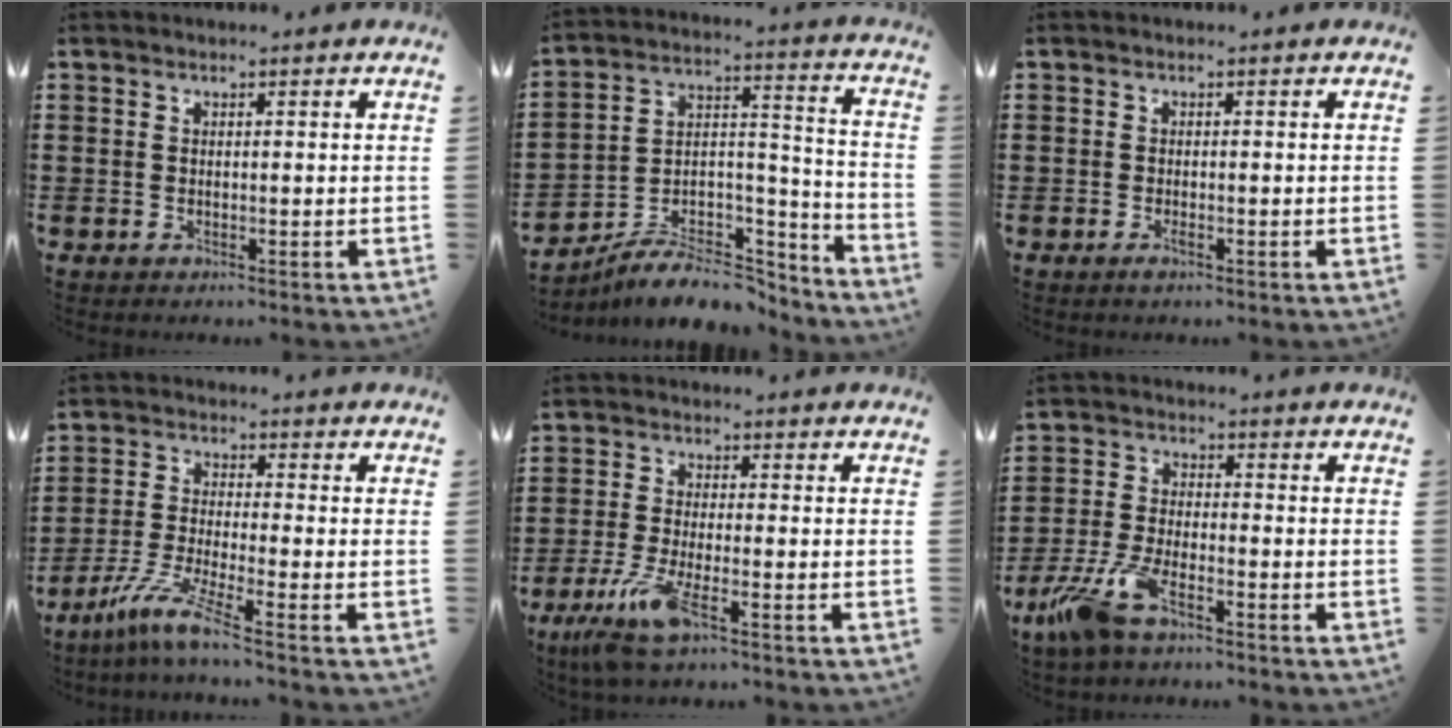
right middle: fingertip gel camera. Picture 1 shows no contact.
{"total": 7.7, "force": [-7.0, 2.5, 2.3], "torque": [-0.038, 0.011, -0.133]}
{"total": 0.8, "force": [-0.5, 0.2, 0.6], "torque": [-0.015, -0.005, -0.008]}
{"total": 6.7, "force": [-4.9, 0.1, 4.7], "torque": [-0.102, -0.018, -0.095]}
{"total": 6.7, "force": [-4.1, 1.2, 5.1], "torque": [-0.114, -0.016, -0.078]}
{"total": 7.8, "force": [-5.1, 2.3, 5.4], "torque": [-0.138, -0.011, -0.103]}